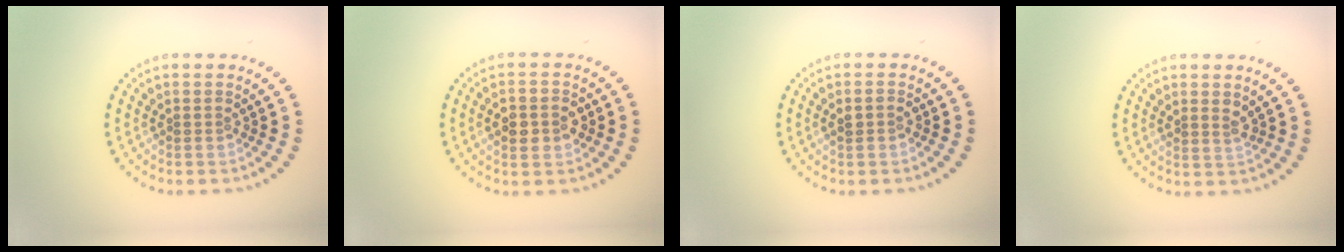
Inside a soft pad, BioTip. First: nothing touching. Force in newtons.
{"total": 3.8, "press": 3.8, "slide": 0.1}
{"total": 1.3, "press": 1.2, "slide": 0.3}
{"total": 1.2, "press": 1.1, "slide": 0.6}